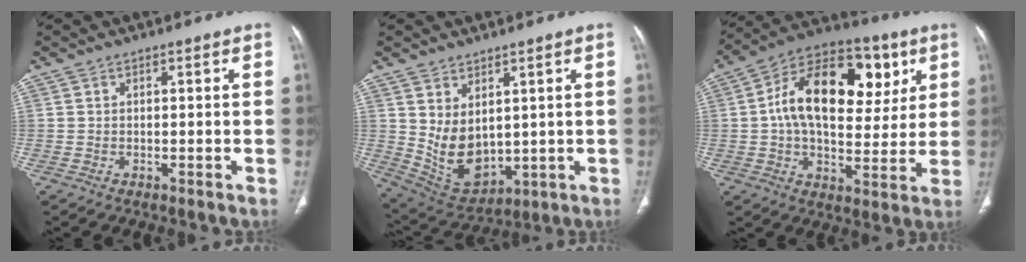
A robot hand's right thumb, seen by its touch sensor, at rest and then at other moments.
{"total": 10.0, "force": [1.9, 6.4, 7.4], "torque": [-0.111, -0.019, 0.070]}
{"total": 22.1, "force": [5.4, 13.1, 16.9], "torque": [-0.234, 0.012, 0.076]}